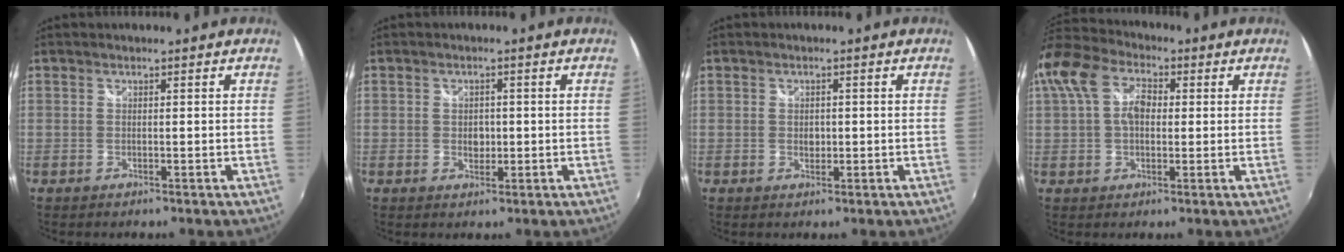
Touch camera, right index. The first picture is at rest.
{"total": 2.7, "force": [-0.2, 2.1, 1.6], "torque": [-0.024, 0.000, -0.004]}
{"total": 1.8, "force": [-0.1, 1.4, 1.1], "torque": [-0.017, 0.000, -0.002]}
{"total": 13.9, "force": [2.6, 9.6, 9.7], "torque": [-0.209, 0.034, 0.041]}